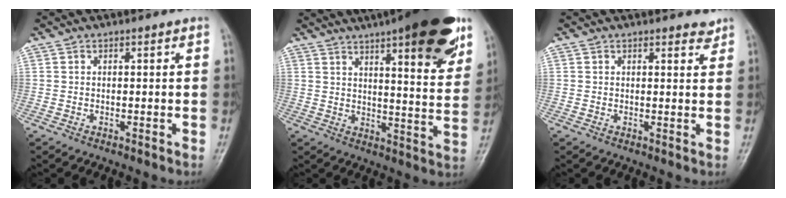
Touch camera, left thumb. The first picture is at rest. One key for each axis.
{"total": 22.9, "fx": 14.1, "fy": 5.4, "fz": 17.3, "tx": -0.218, "ty": -0.040, "tz": 0.188}
{"total": 1.9, "fx": 1.7, "fy": 0.6, "fz": 0.8, "tx": -0.001, "ty": -0.012, "tz": 0.019}